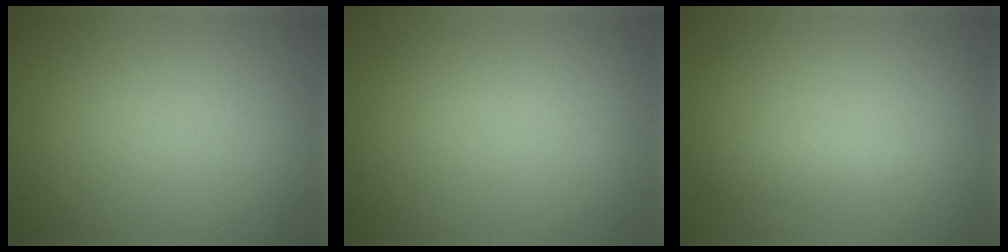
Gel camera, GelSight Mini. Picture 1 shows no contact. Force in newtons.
{"total": 0.0}
{"total": 1.5, "press": 1.5, "slide": 0.1}